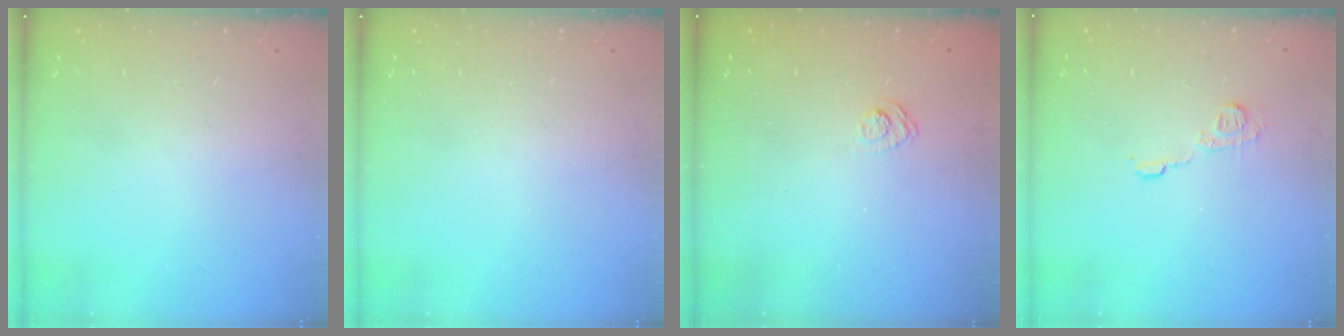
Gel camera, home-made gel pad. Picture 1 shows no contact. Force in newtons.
{"total": 0.0}
{"total": 3.1, "press": 2.8, "slide": 1.3}
{"total": 7.3, "press": 7.3, "slide": 0.1}